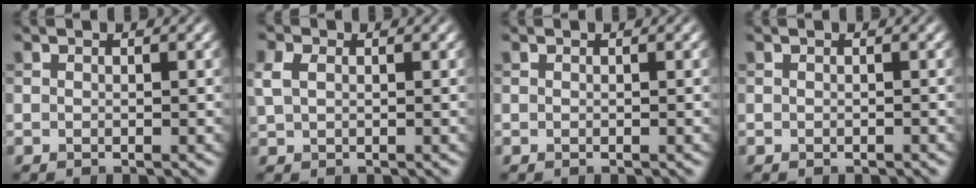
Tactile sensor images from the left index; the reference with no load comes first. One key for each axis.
{"total": 2.2, "fx": 0.6, "fy": 1.5, "fz": 1.4, "tx": -0.037, "ty": 0.005, "tz": 0.011}
{"total": 0.0}
{"total": 0.0}